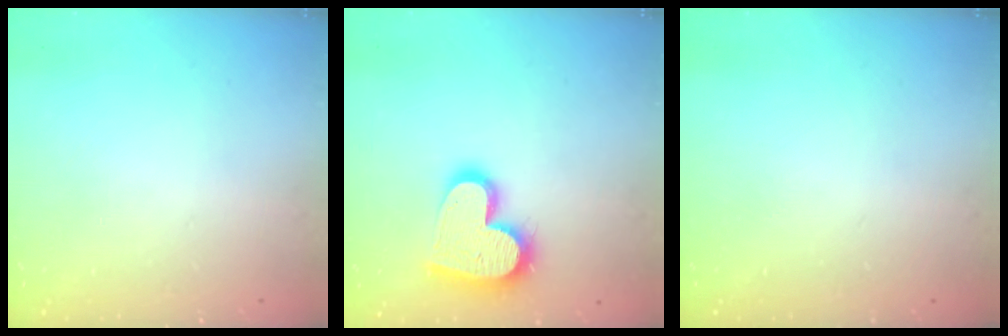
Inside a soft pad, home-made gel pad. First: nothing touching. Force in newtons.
{"total": 17.9, "press": 17.9, "slide": 1.4}
{"total": 0.0}